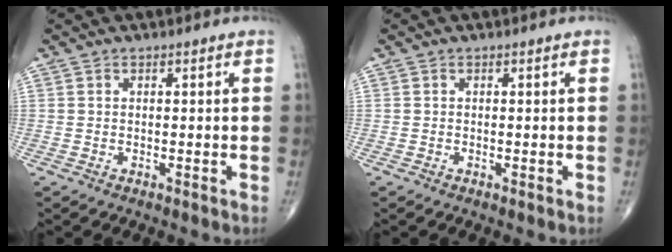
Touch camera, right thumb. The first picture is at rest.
{"total": 0.0}